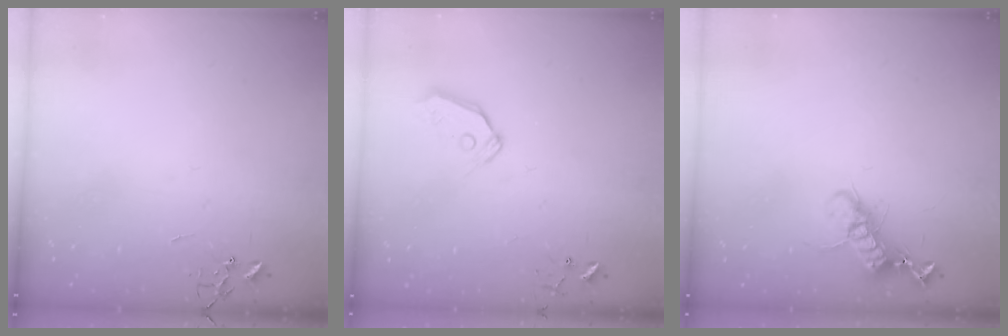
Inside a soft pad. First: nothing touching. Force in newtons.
{"total": 7.3, "press": 7.2, "slide": 0.8}
{"total": 12.5, "press": 12.5, "slide": 0.4}